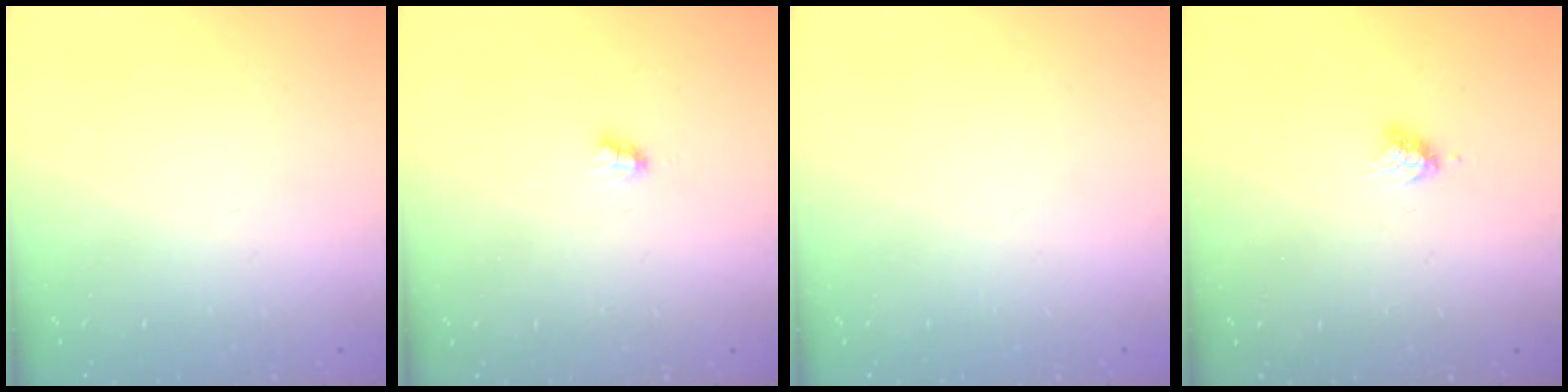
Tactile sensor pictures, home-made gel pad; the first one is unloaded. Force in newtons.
{"total": 2.2, "press": 2.2, "slide": 0.2}
{"total": 0.0}
{"total": 3.2, "press": 3.2, "slide": 0.4}